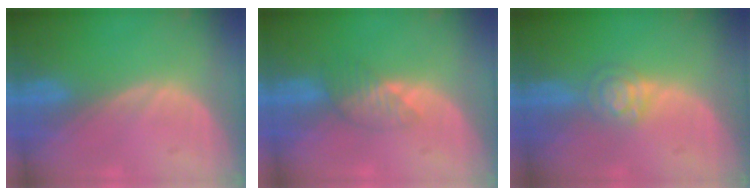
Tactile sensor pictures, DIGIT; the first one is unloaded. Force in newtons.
{"total": 3.4, "press": 3.1, "slide": 1.5}
{"total": 4.0, "press": 3.6, "slide": 1.7}